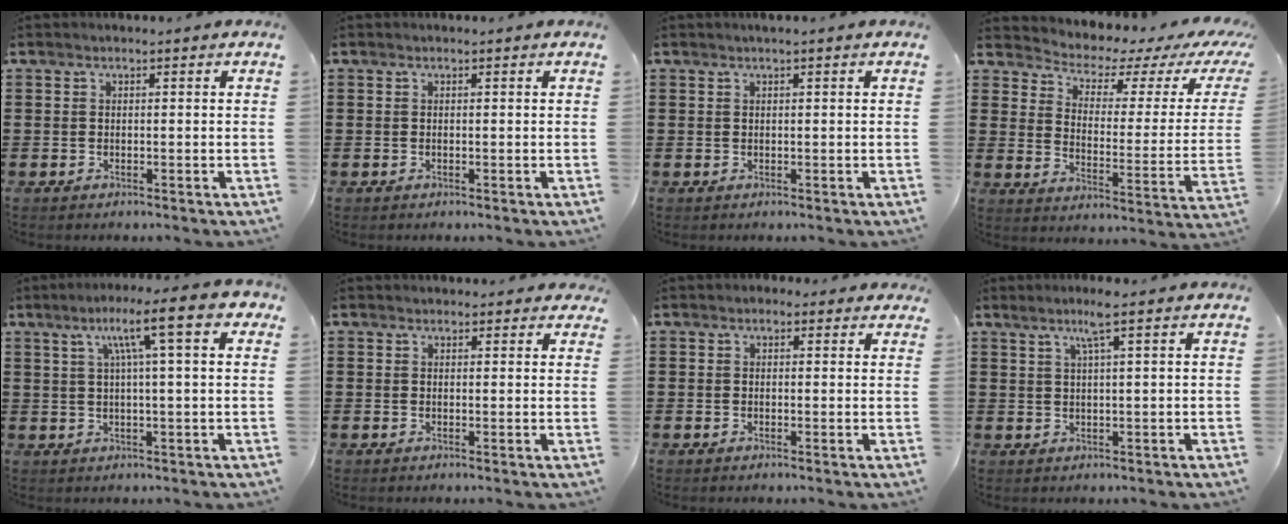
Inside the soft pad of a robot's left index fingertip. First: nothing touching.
{"total": 0.0}
{"total": 0.7, "force": [0.4, -0.1, 0.5], "torque": [-0.008, -0.001, 0.008]}
{"total": 3.5, "force": [2.9, 1.3, 1.4], "torque": [-0.051, -0.027, 0.040]}
{"total": 9.5, "force": [3.9, 0.4, 8.6], "torque": [-0.167, 0.004, 0.058]}
{"total": 1.4, "force": [1.3, 0.7, 0.2], "torque": [0.002, 0.002, 0.023]}
{"total": 1.3, "force": [0.7, 1.0, 0.4], "torque": [-0.002, 0.005, 0.011]}
{"total": 3.9, "force": [2.2, -0.3, 3.2], "torque": [-0.068, 0.001, 0.035]}